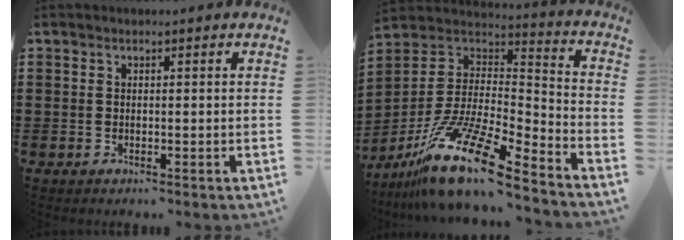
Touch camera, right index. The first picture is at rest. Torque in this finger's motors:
{"motor_torque": [2.14, 0.00, 1.05, 0.21]}